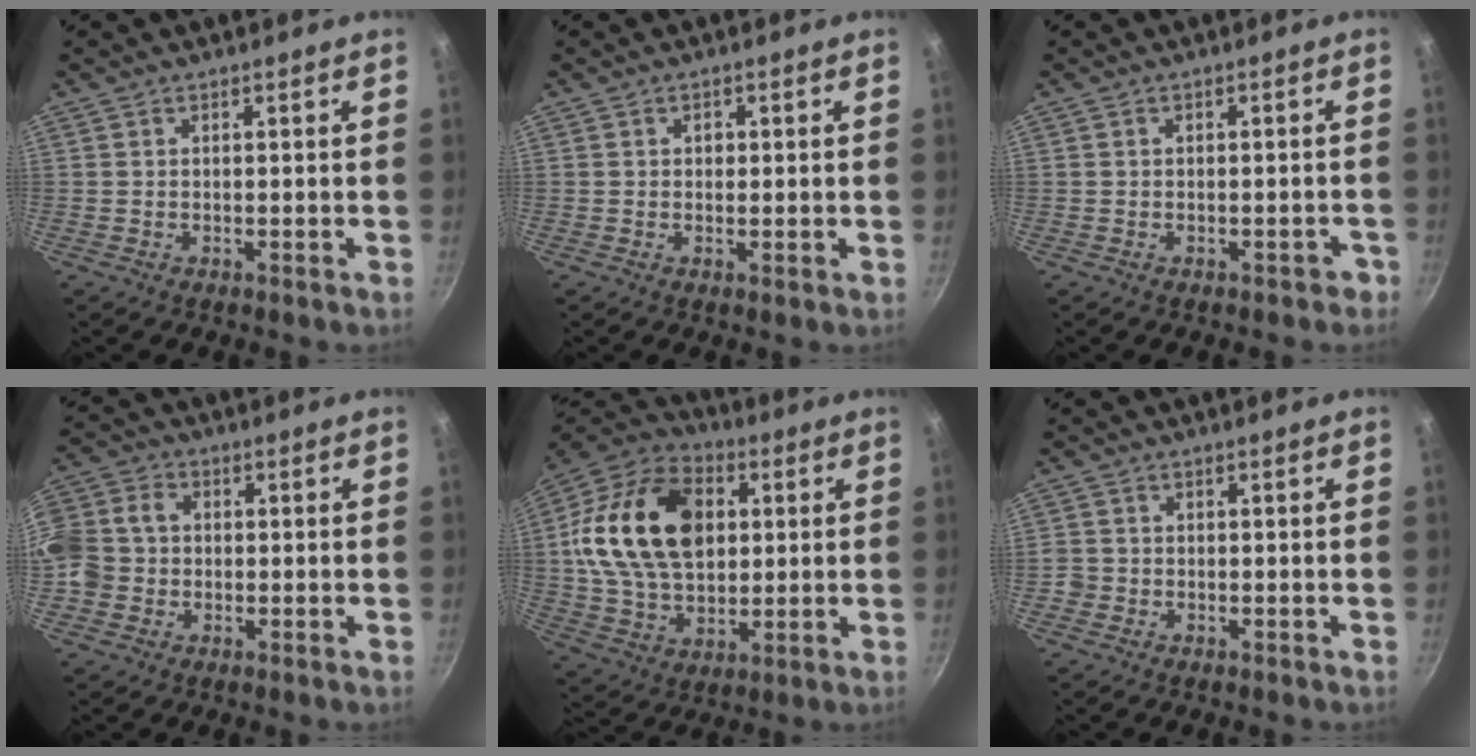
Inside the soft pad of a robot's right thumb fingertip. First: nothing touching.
{"total": 1.5, "force": [0.3, 1.2, 0.9], "torque": [-0.006, 0.000, 0.002]}
{"total": 1.9, "force": [-1.1, 1.2, 1.0], "torque": [0.003, 0.026, -0.002]}
{"total": 10.2, "force": [-0.9, 8.7, 5.2], "torque": [-0.091, 0.021, -0.036]}
{"total": 24.0, "force": [4.3, 16.3, 17.1], "torque": [-0.283, 0.009, 0.069]}
{"total": 1.8, "force": [-0.7, 1.6, 0.3], "torque": [-0.001, 0.006, -0.012]}